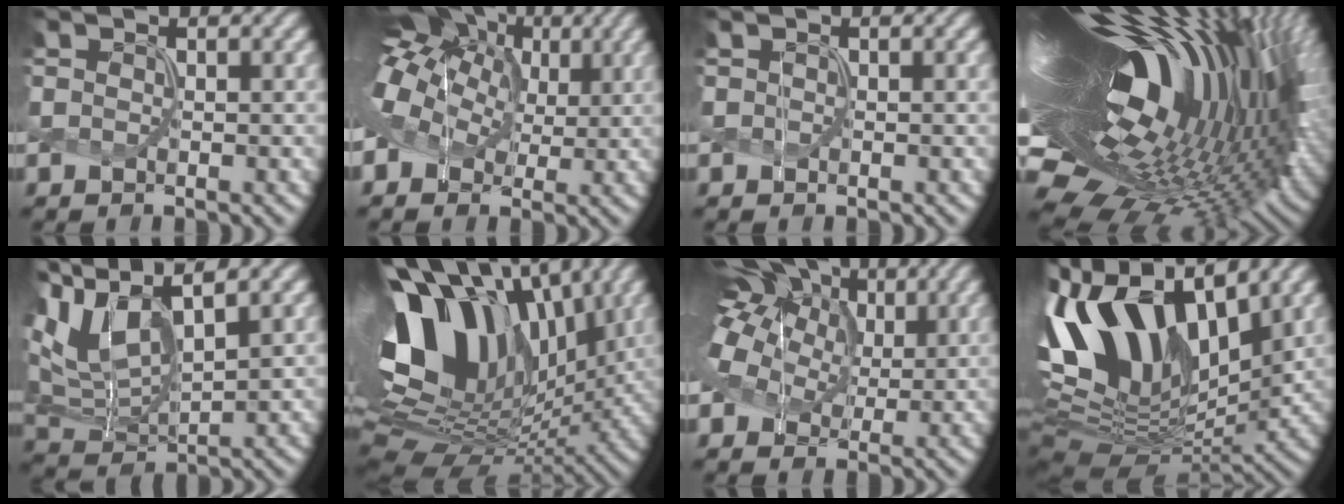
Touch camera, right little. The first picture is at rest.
{"total": 12.5, "force": [4.4, 8.9, 7.7], "torque": [-0.170, 0.044, 0.053]}
{"total": 0.0}
{"total": 21.2, "force": [4.4, 8.6, 19.0], "torque": [-0.332, 0.004, 0.058]}
{"total": 8.2, "force": [4.5, 3.6, 5.9], "torque": [-0.148, 0.014, 0.089]}
{"total": 17.3, "force": [4.7, 11.1, 12.4], "torque": [-0.253, 0.023, 0.079]}
{"total": 12.0, "force": [5.8, 7.8, 7.1], "torque": [-0.151, 0.047, 0.074]}
{"total": 14.5, "force": [2.9, 8.6, 11.2], "torque": [-0.227, 0.023, 0.046]}